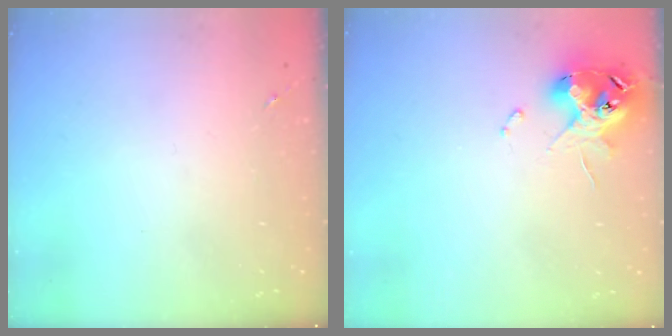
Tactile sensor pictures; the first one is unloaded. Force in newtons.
{"total": 12.6, "press": 12.5, "slide": 1.7}